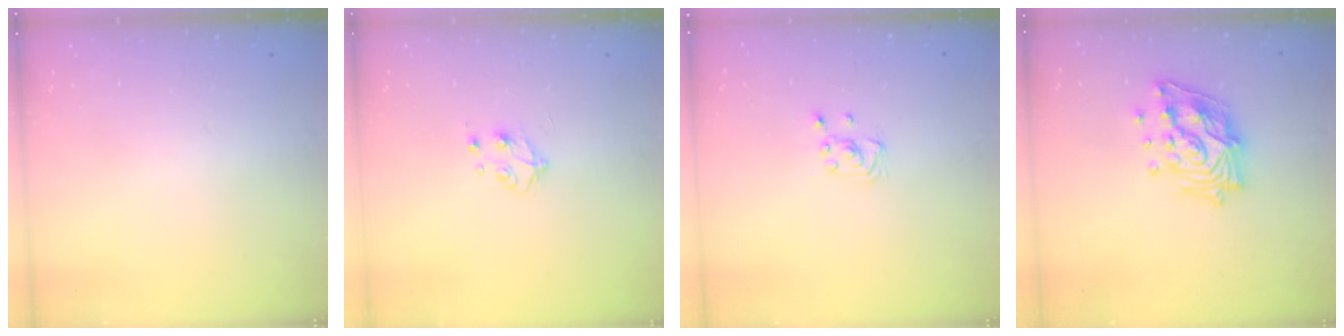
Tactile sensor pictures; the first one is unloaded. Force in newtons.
{"total": 4.9, "press": 4.9, "slide": 0.7}
{"total": 2.3, "press": 2.3, "slide": 0.2}
{"total": 16.7, "press": 16.7, "slide": 1.2}